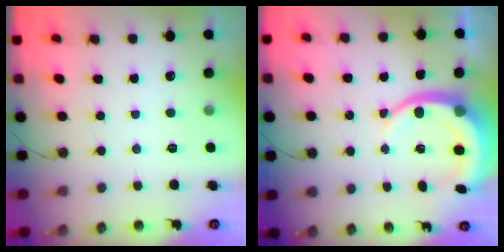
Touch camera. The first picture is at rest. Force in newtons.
{"total": 10.0, "press": 9.9, "slide": 1.2}